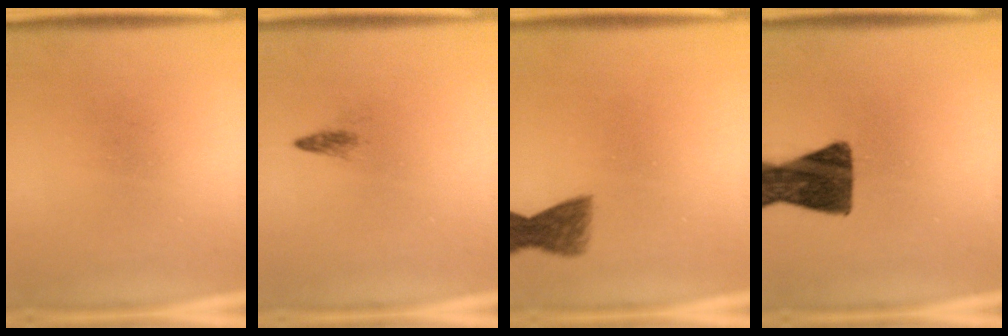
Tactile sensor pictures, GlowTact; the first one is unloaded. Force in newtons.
{"total": 1.0}
{"total": 3.8}
{"total": 12.8}